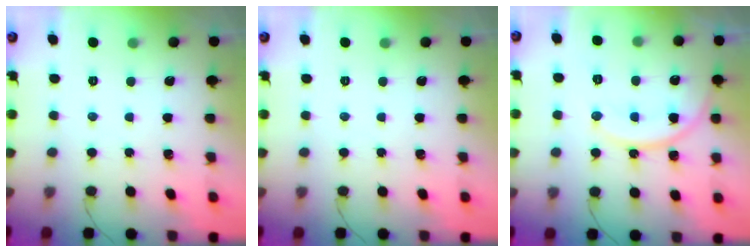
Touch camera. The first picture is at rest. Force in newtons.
{"total": 0.0}
{"total": 14.0, "press": 13.6, "slide": 3.2}